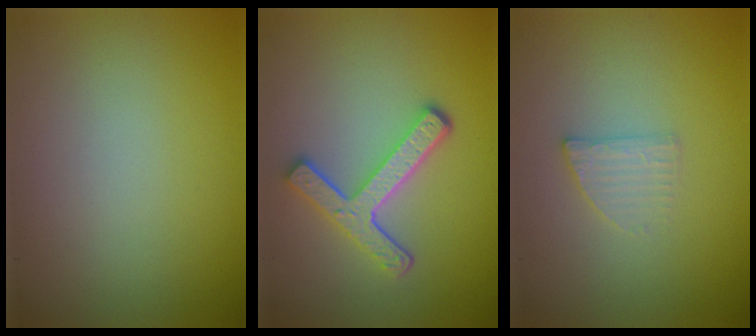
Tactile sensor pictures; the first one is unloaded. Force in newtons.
{"total": 4.5, "press": 3.4, "slide": 2.9}
{"total": 1.6, "press": 1.5, "slide": 0.3}